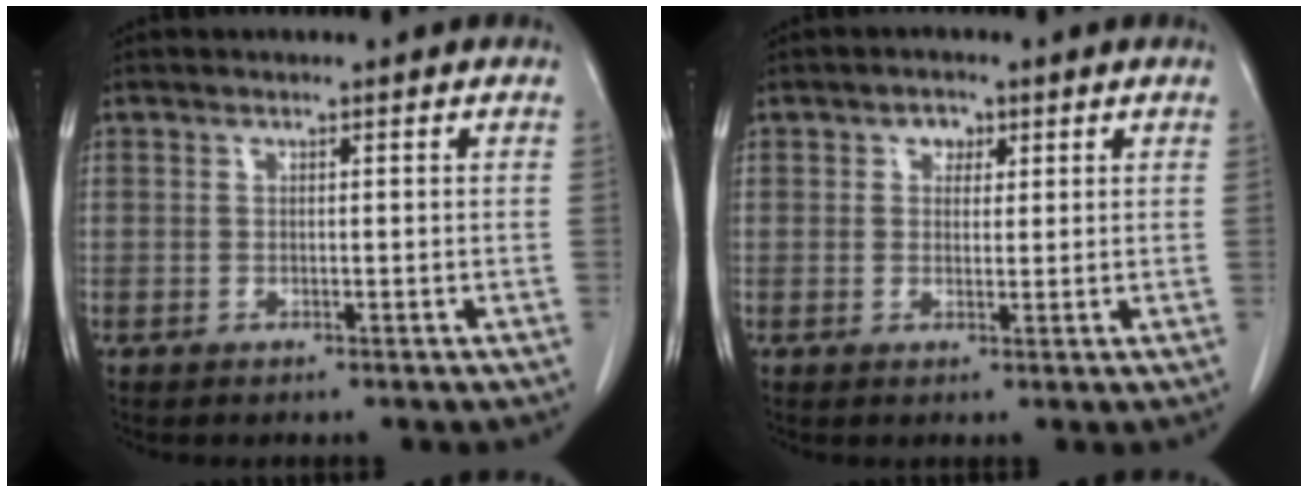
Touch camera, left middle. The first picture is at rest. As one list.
[{"total": 2.3, "force": [1.0, 1.7, 1.1], "torque": [-0.015, 0.005, 0.015]}]